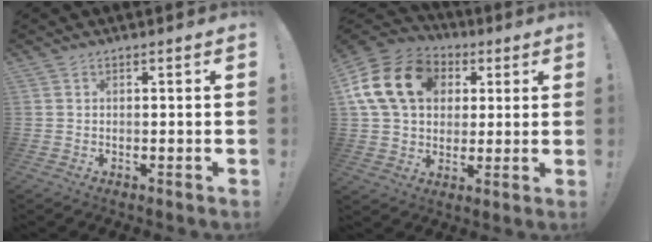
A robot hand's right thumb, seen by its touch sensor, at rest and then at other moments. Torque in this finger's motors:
{"motor_torque": [2.03, 2.32, 0.14, 0.14, 0.33]}